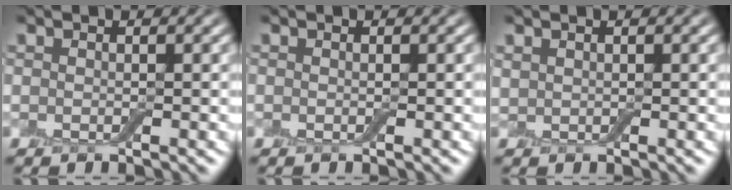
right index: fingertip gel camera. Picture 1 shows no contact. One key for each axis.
{"total": 0.0}
{"total": 0.6, "fx": 0.5, "fy": 0.3, "fz": 0.2, "tx": -0.007, "ty": 0.002, "tz": 0.014}